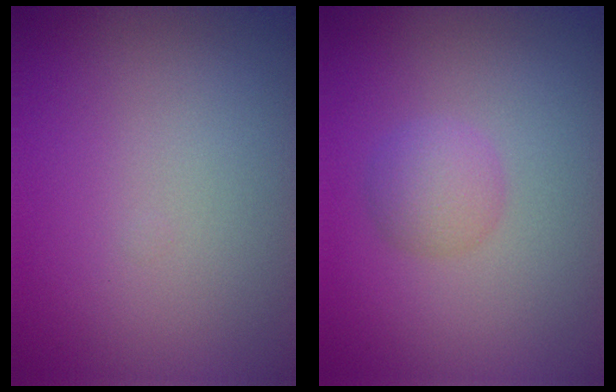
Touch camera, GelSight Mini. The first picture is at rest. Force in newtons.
{"total": 2.1, "press": 2.1, "slide": 0.1}